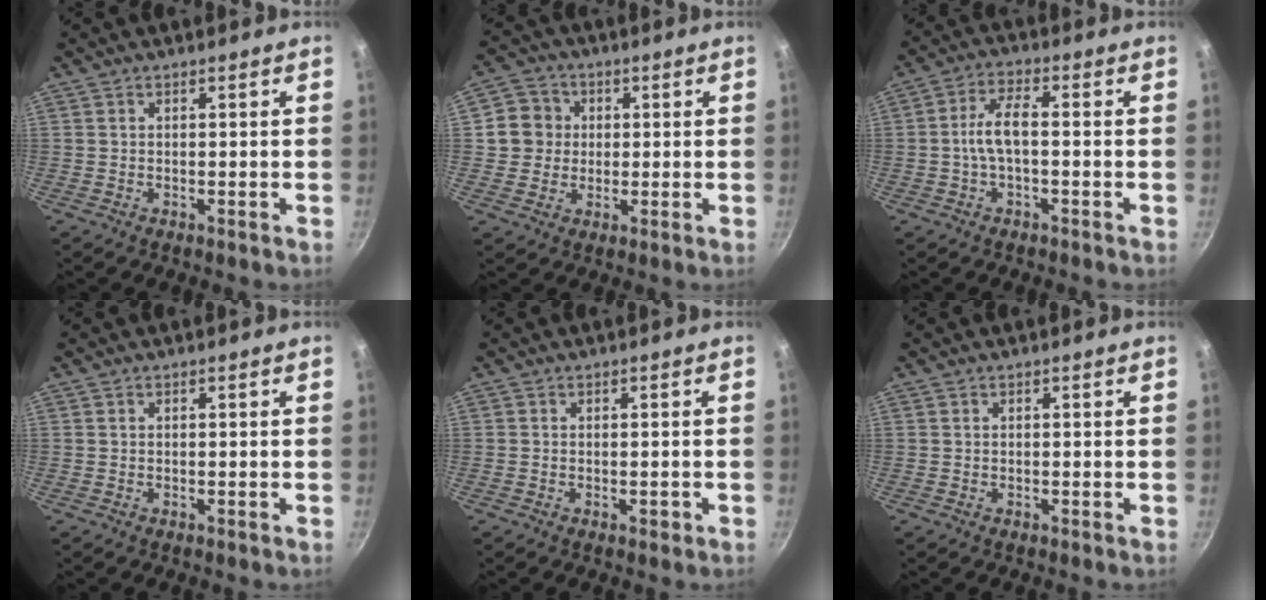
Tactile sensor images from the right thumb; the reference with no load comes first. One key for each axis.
{"total": 7.0, "fx": 1.0, "fy": 6.6, "fz": 1.9, "tx": 0.005, "ty": 0.009, "tz": 0.007}
{"total": 5.9, "fx": -0.9, "fy": 2.4, "fz": 5.3, "tx": -0.112, "ty": 0.027, "tz": -0.023}
{"total": 0.0}
{"total": 1.2, "fx": -0.5, "fy": 0.6, "fz": 0.9, "tx": -0.013, "ty": 0.002, "tz": -0.007}
{"total": 0.0}